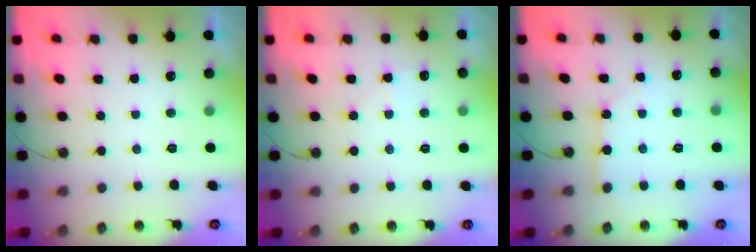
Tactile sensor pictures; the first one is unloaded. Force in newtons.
{"total": 5.7, "press": 5.6, "slide": 0.6}
{"total": 3.2, "press": 3.2, "slide": 0.3}